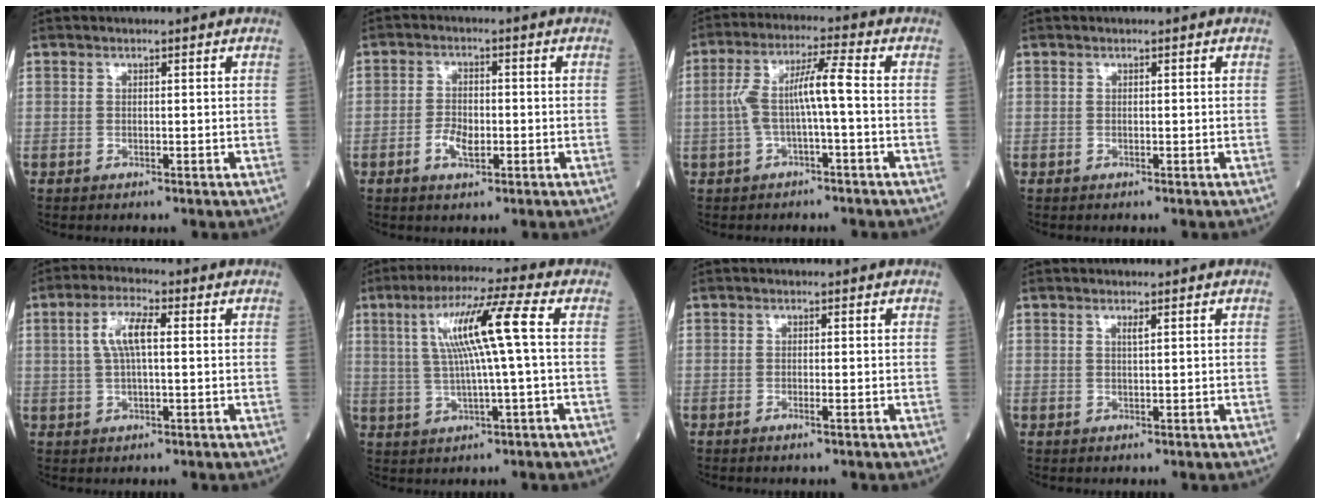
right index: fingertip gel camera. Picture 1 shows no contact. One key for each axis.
{"total": 4.0, "fx": -1.4, "fy": 1.9, "fz": 3.2, "tx": -0.064, "ty": 0.002, "tz": -0.025}
{"total": 7.1, "fx": -0.8, "fy": 0.4, "fz": 7.0, "tx": -0.144, "ty": 0.028, "tz": -0.014}
{"total": 0.0}
{"total": 5.7, "fx": 1.0, "fy": 1.4, "fz": 5.4, "tx": -0.115, "ty": 0.015, "tz": 0.020}
{"total": 10.4, "fx": 1.8, "fy": -0.5, "fz": 10.2, "tx": -0.189, "ty": 0.018, "tz": 0.034}
{"total": 0.9, "fx": -0.4, "fy": -0.1, "fz": 0.8, "tx": -0.017, "ty": -0.001, "tz": -0.008}
{"total": 0.8, "fx": 0.5, "fy": 0.0, "fz": 0.7, "tx": -0.014, "ty": -0.002, "tz": 0.008}